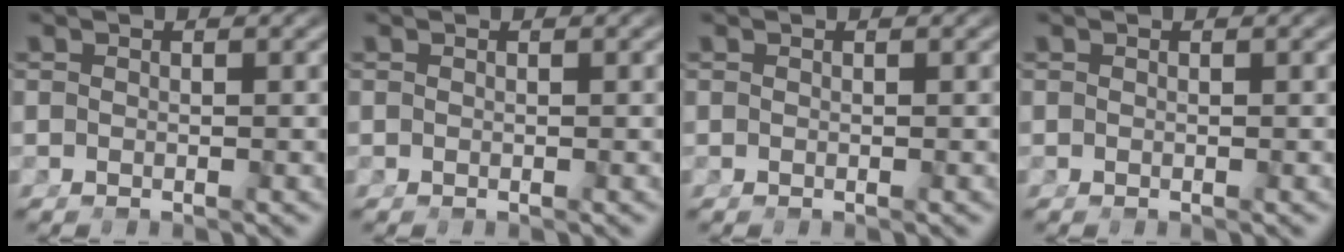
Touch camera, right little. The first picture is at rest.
{"total": 0.0}
{"total": 0.0}
{"total": 0.0}